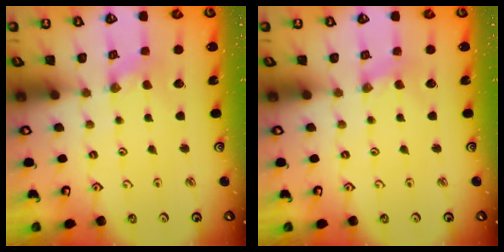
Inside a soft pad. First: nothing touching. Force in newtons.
{"total": 1.1, "press": 1.1, "slide": 0.2}